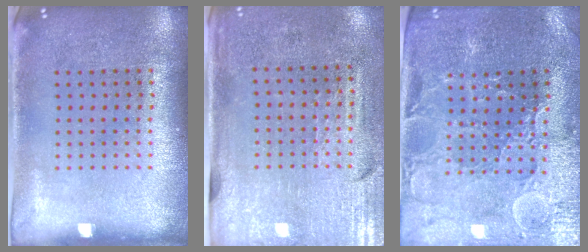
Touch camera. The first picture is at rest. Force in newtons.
{"total": 3.2, "press": 2.7, "slide": 1.6}
{"total": 1.9, "press": 1.8, "slide": 0.5}